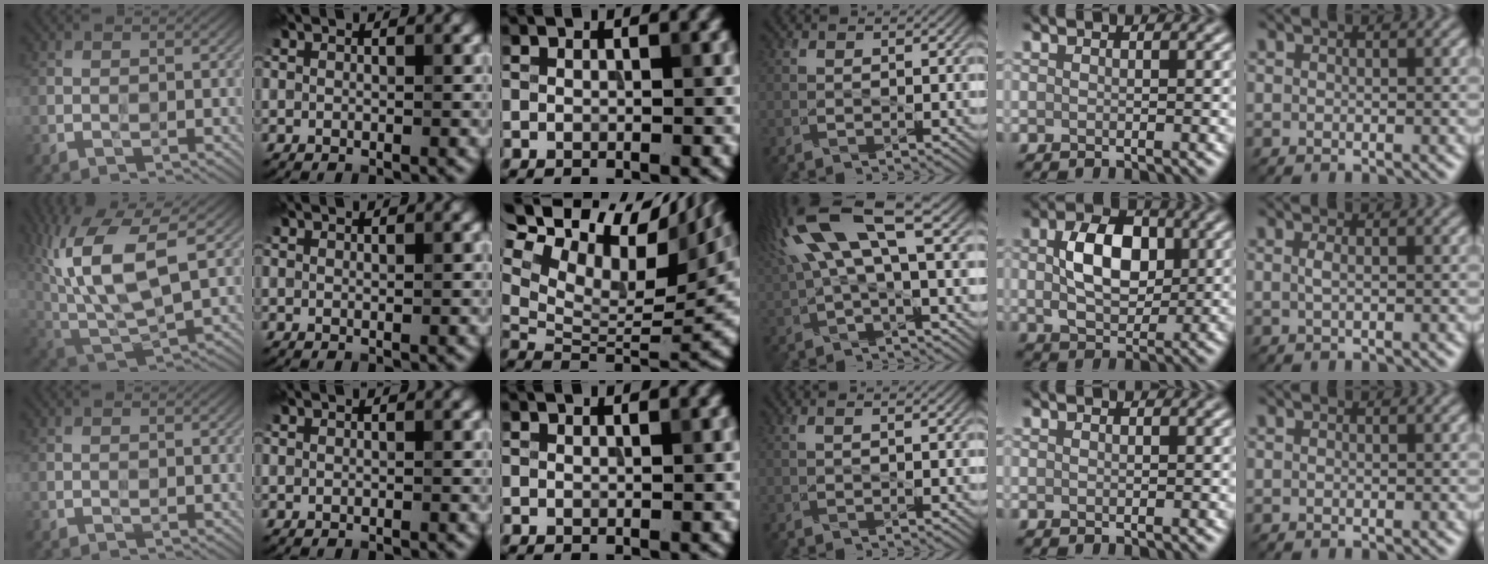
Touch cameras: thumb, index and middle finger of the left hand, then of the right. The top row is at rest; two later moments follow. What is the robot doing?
{"motion": "wipe", "object": "glasses"}